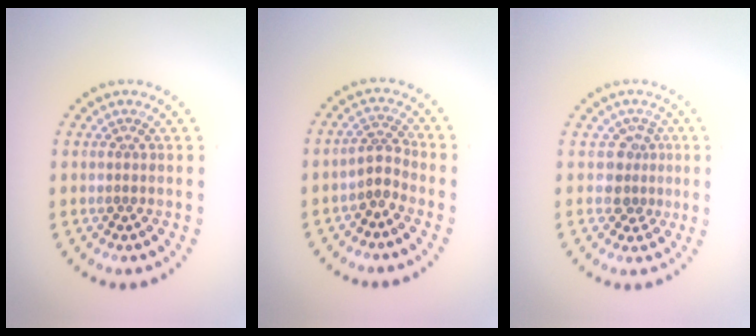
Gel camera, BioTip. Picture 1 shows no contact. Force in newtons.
{"total": 2.0, "press": 1.5, "slide": 1.4}
{"total": 2.3, "press": 1.8, "slide": 1.5}